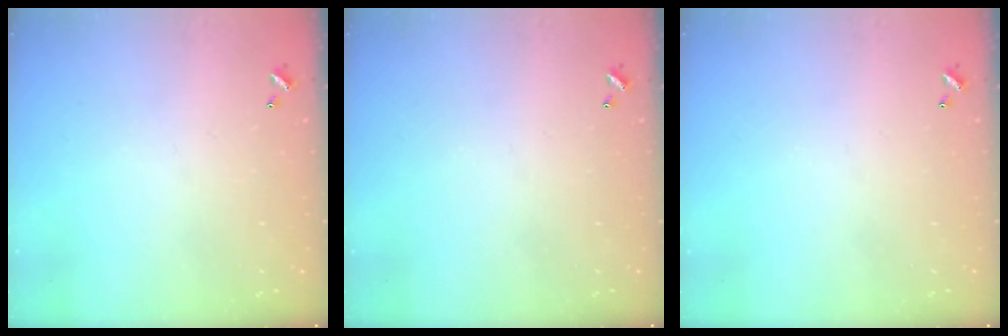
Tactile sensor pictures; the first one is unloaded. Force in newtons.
{"total": 0.0}
{"total": 0.0}